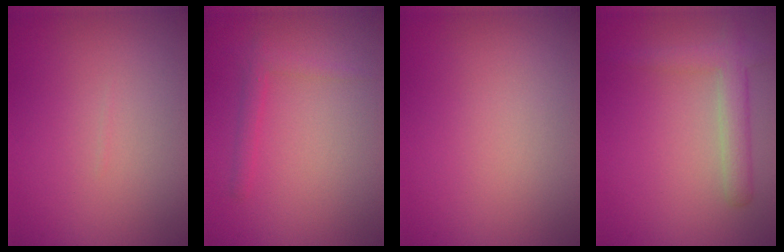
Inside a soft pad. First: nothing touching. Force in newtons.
{"total": 1.3, "press": 1.3, "slide": 0.1}
{"total": 0.0}
{"total": 2.9, "press": 2.9, "slide": 0.2}